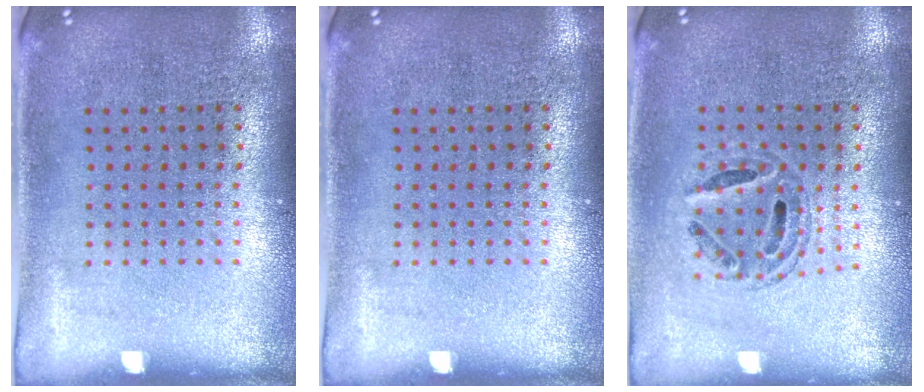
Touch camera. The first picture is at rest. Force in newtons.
{"total": 0.0}
{"total": 0.7, "press": 0.7, "slide": 0.2}